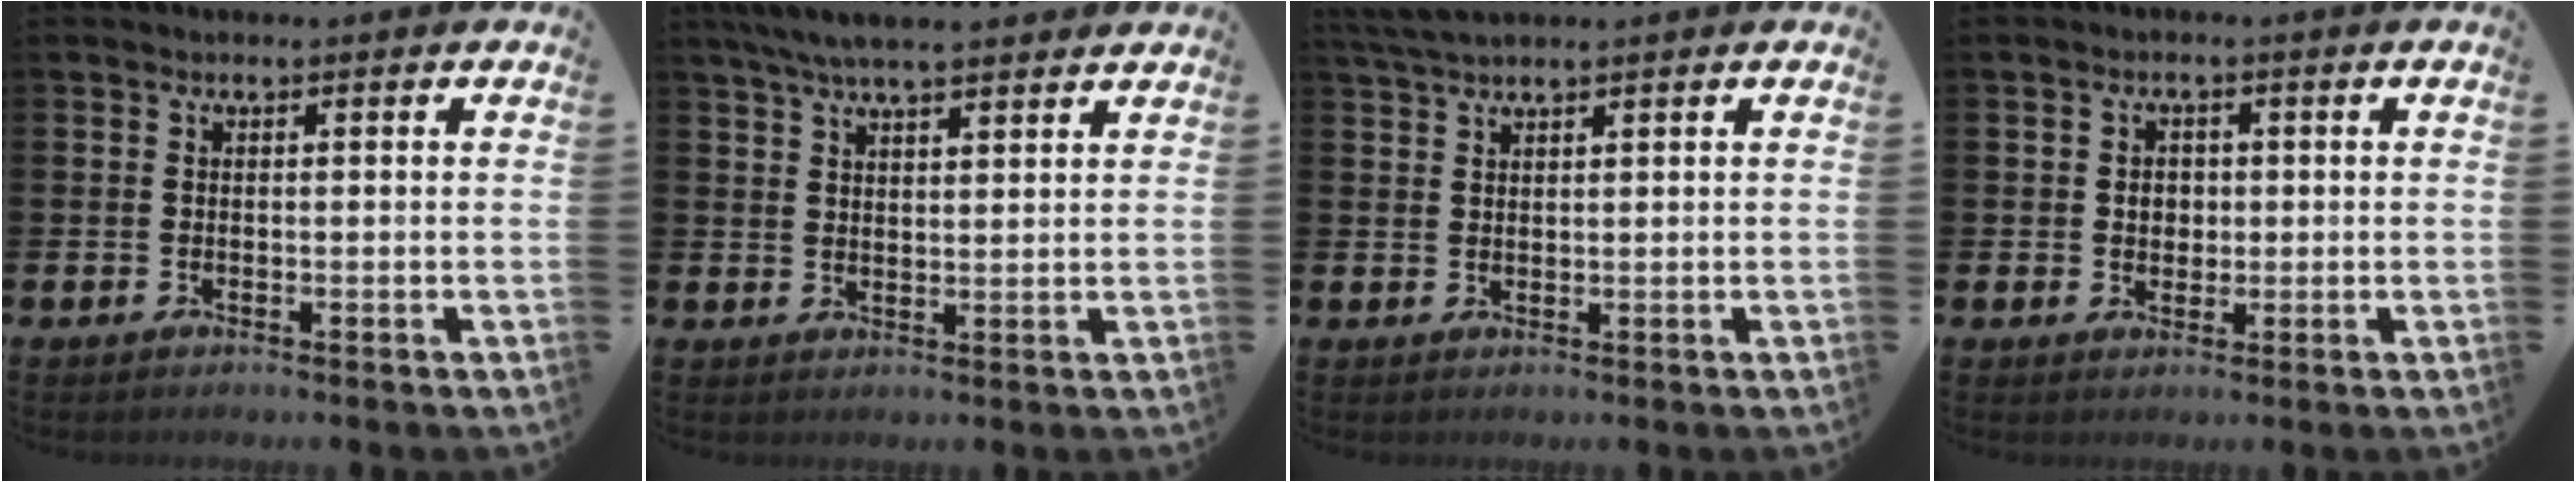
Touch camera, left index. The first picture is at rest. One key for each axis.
{"total": 5.7, "fx": 5.2, "fy": 0.9, "fz": 2.1, "tx": -0.051, "ty": -0.013, "tz": 0.095}
{"total": 2.8, "fx": 2.6, "fy": 0.3, "fz": 1.1, "tx": -0.028, "ty": -0.001, "tz": 0.049}
{"total": 2.3, "fx": 0.3, "fy": 2.0, "fz": 1.1, "tx": -0.005, "ty": 0.002, "tz": -0.001}